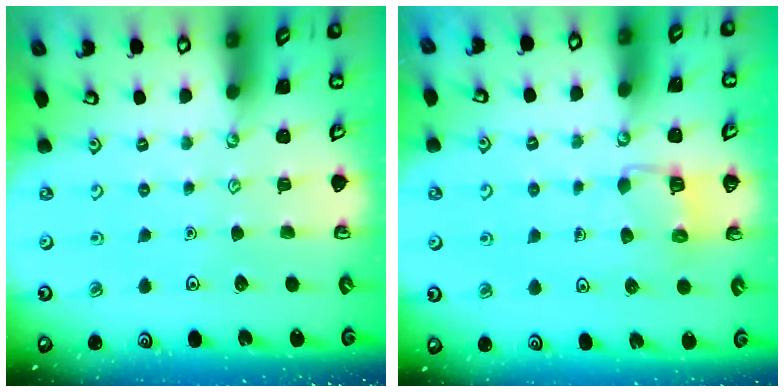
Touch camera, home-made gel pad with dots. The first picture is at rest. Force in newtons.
{"total": 5.5, "press": 5.5, "slide": 0.6}